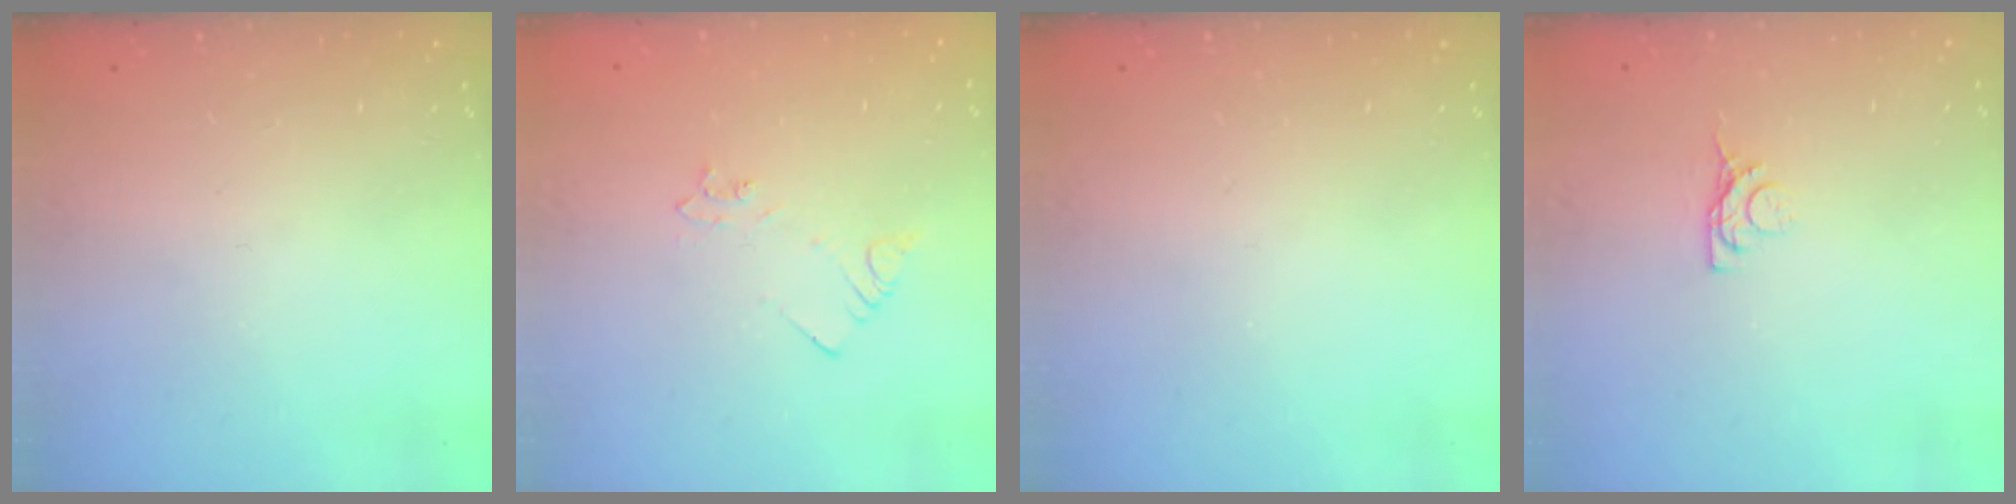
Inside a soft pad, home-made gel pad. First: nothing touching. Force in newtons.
{"total": 2.5, "press": 2.5, "slide": 0.3}
{"total": 0.0}
{"total": 4.6, "press": 4.6, "slide": 0.8}